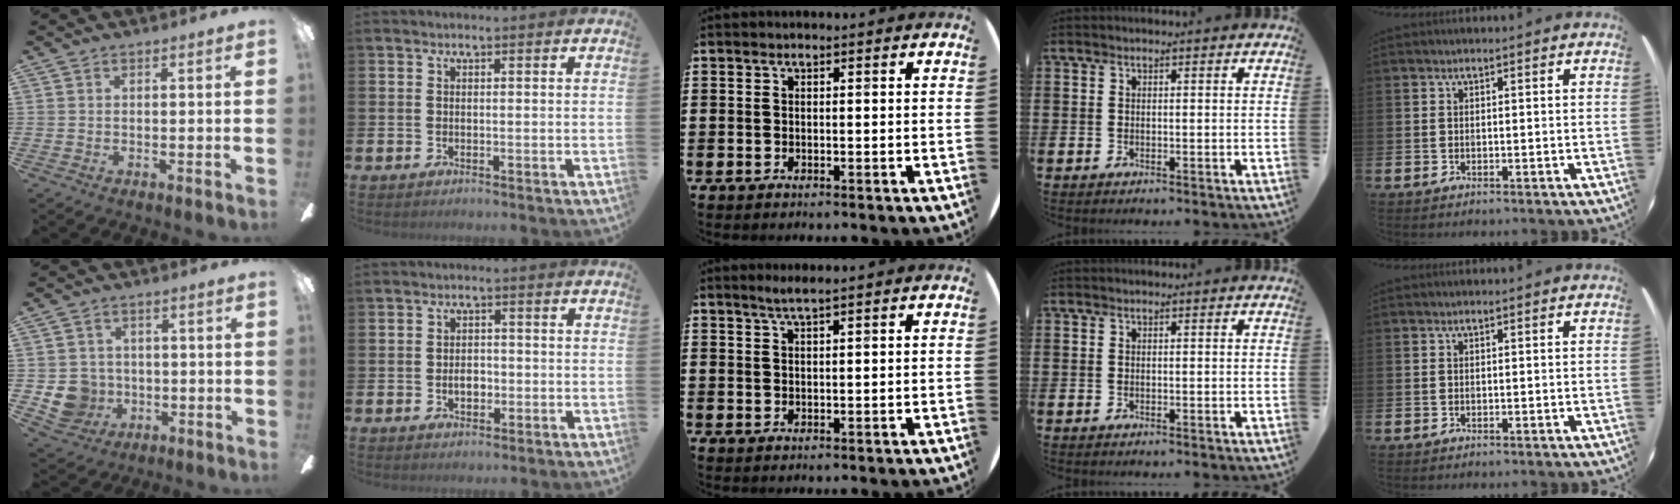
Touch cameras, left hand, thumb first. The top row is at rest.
{"thumb": {"total": 8.1, "force": [-1.3, 7.7, 2.0], "torque": [-0.074, 0.007, -0.020]}, "index": {"total": 2.8, "force": [-0.6, 1.9, 2.0], "torque": [-0.021, -0.003, -0.017]}, "middle": {"total": 1.8, "force": [1.4, -0.1, 1.1], "torque": [-0.021, 0.002, 0.024]}}